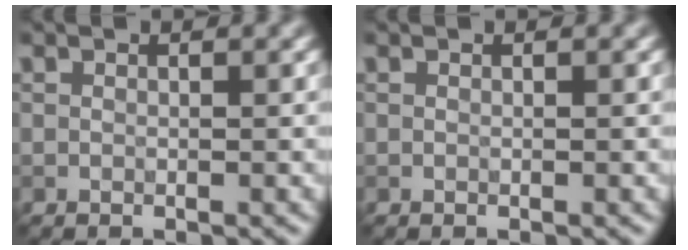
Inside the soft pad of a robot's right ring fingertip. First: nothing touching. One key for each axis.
{"total": 0.0}